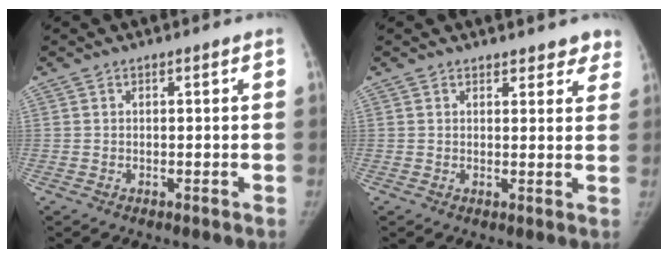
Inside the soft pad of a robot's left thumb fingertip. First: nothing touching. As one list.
[{"total": 5.3, "force": [4.5, 2.3, 1.4], "torque": [0.027, -0.021, 0.046]}]